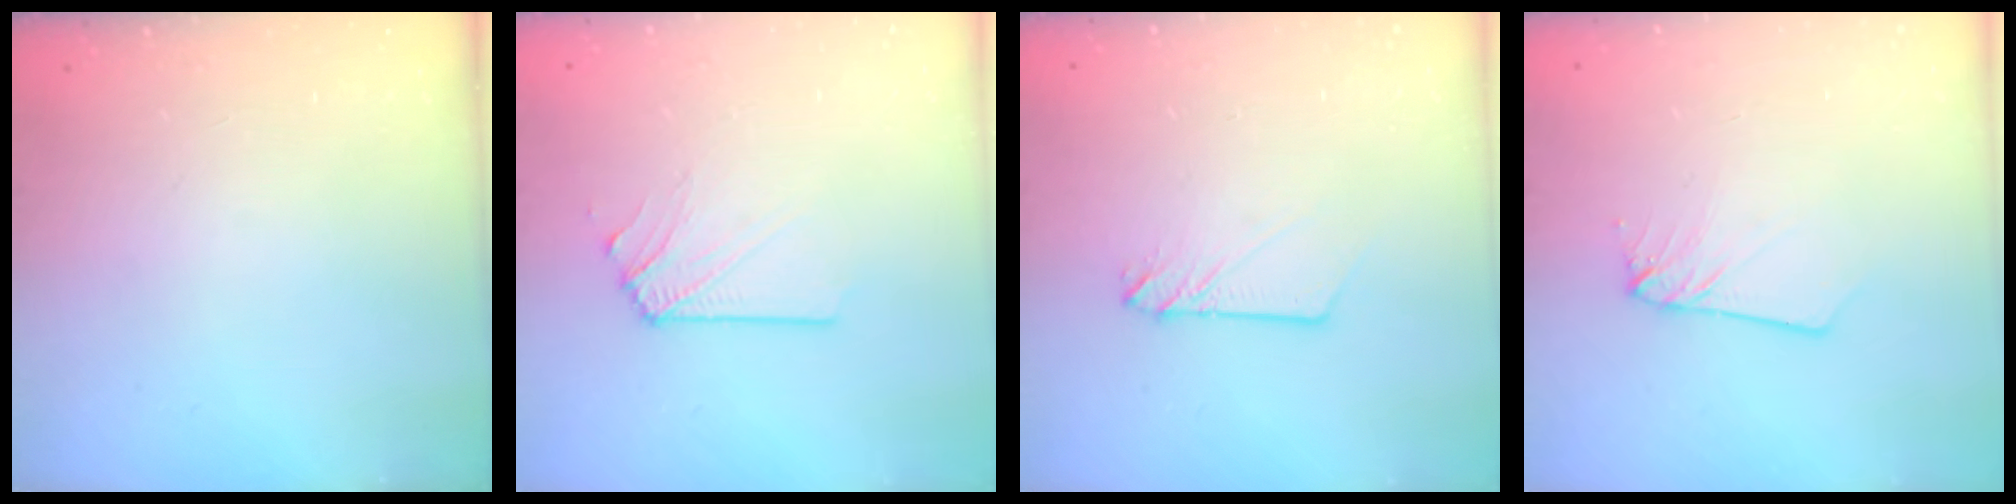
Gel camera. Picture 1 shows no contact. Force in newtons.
{"total": 2.9, "press": 2.8, "slide": 0.5}
{"total": 2.9, "press": 2.9, "slide": 0.4}
{"total": 3.0, "press": 3.0, "slide": 0.3}